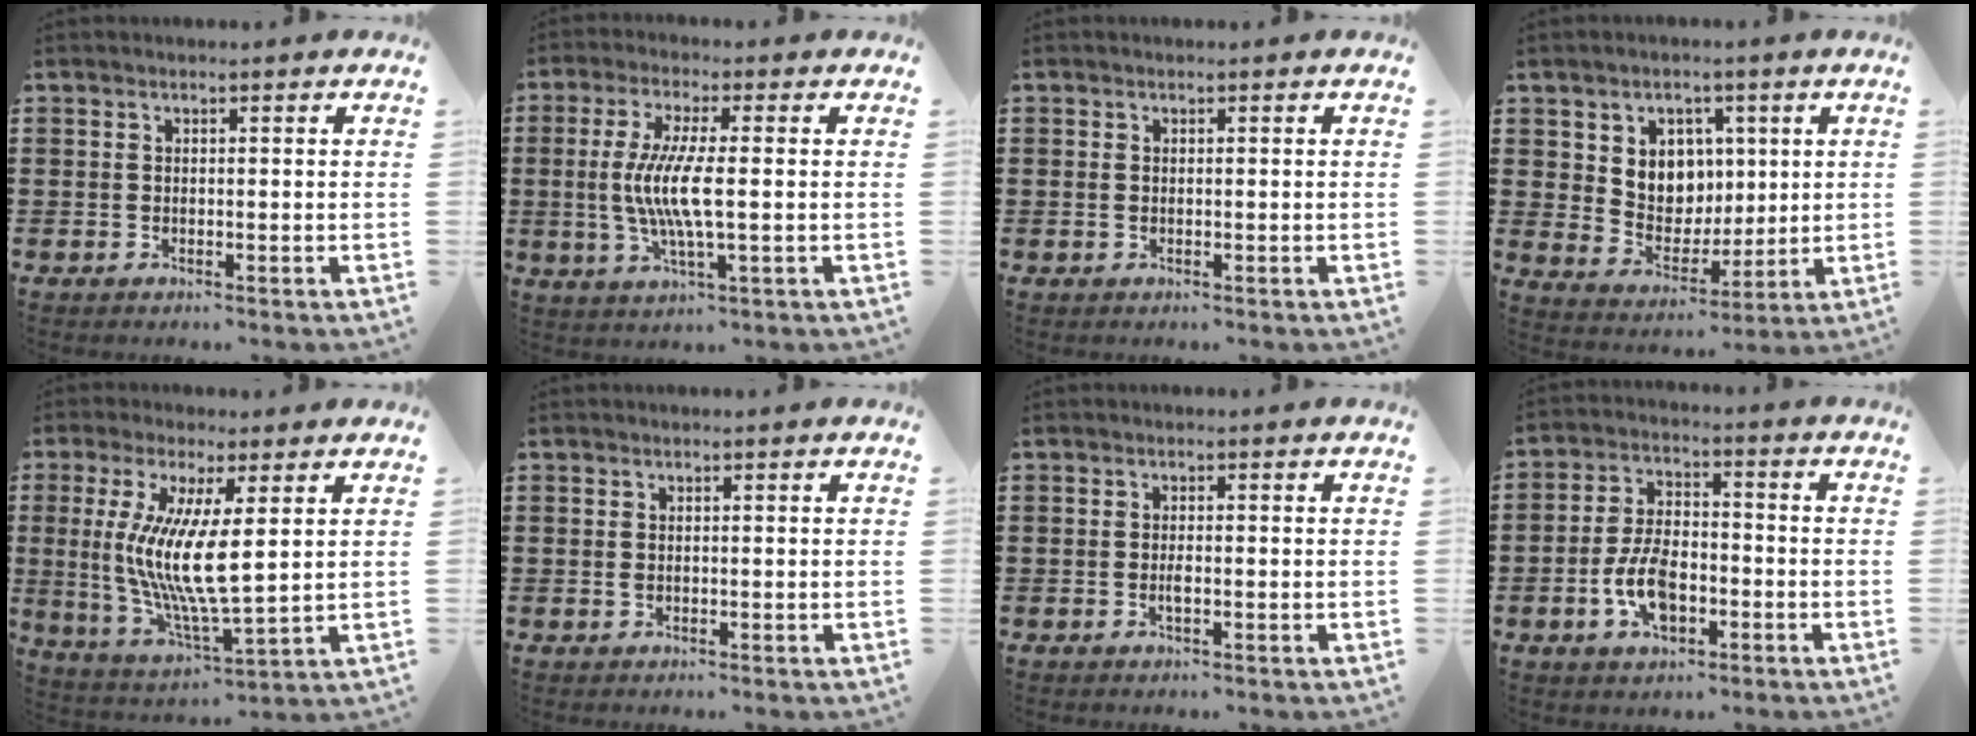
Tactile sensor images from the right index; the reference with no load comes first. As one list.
[{"total": 7.5, "force": [-0.3, 1.2, 7.4], "torque": [-0.154, -0.010, -0.013]}, {"total": 0.7, "force": [-0.1, 0.4, 0.6], "torque": [-0.014, 0.002, -0.002]}, {"total": 6.7, "force": [2.5, 6.0, 1.6], "torque": [-0.049, -0.003, 0.045]}, {"total": 9.8, "force": [2.0, 2.2, 9.4], "torque": [-0.203, -0.015, 0.033]}, {"total": 0.9, "force": [0.0, 0.5, 0.7], "torque": [-0.015, 0.003, -0.001]}, {"total": 1.4, "force": [-0.3, 0.4, 1.3], "torque": [-0.032, -0.004, -0.007]}, {"total": 7.7, "force": [-2.6, 4.1, 5.9], "torque": [-0.133, 0.002, -0.052]}]